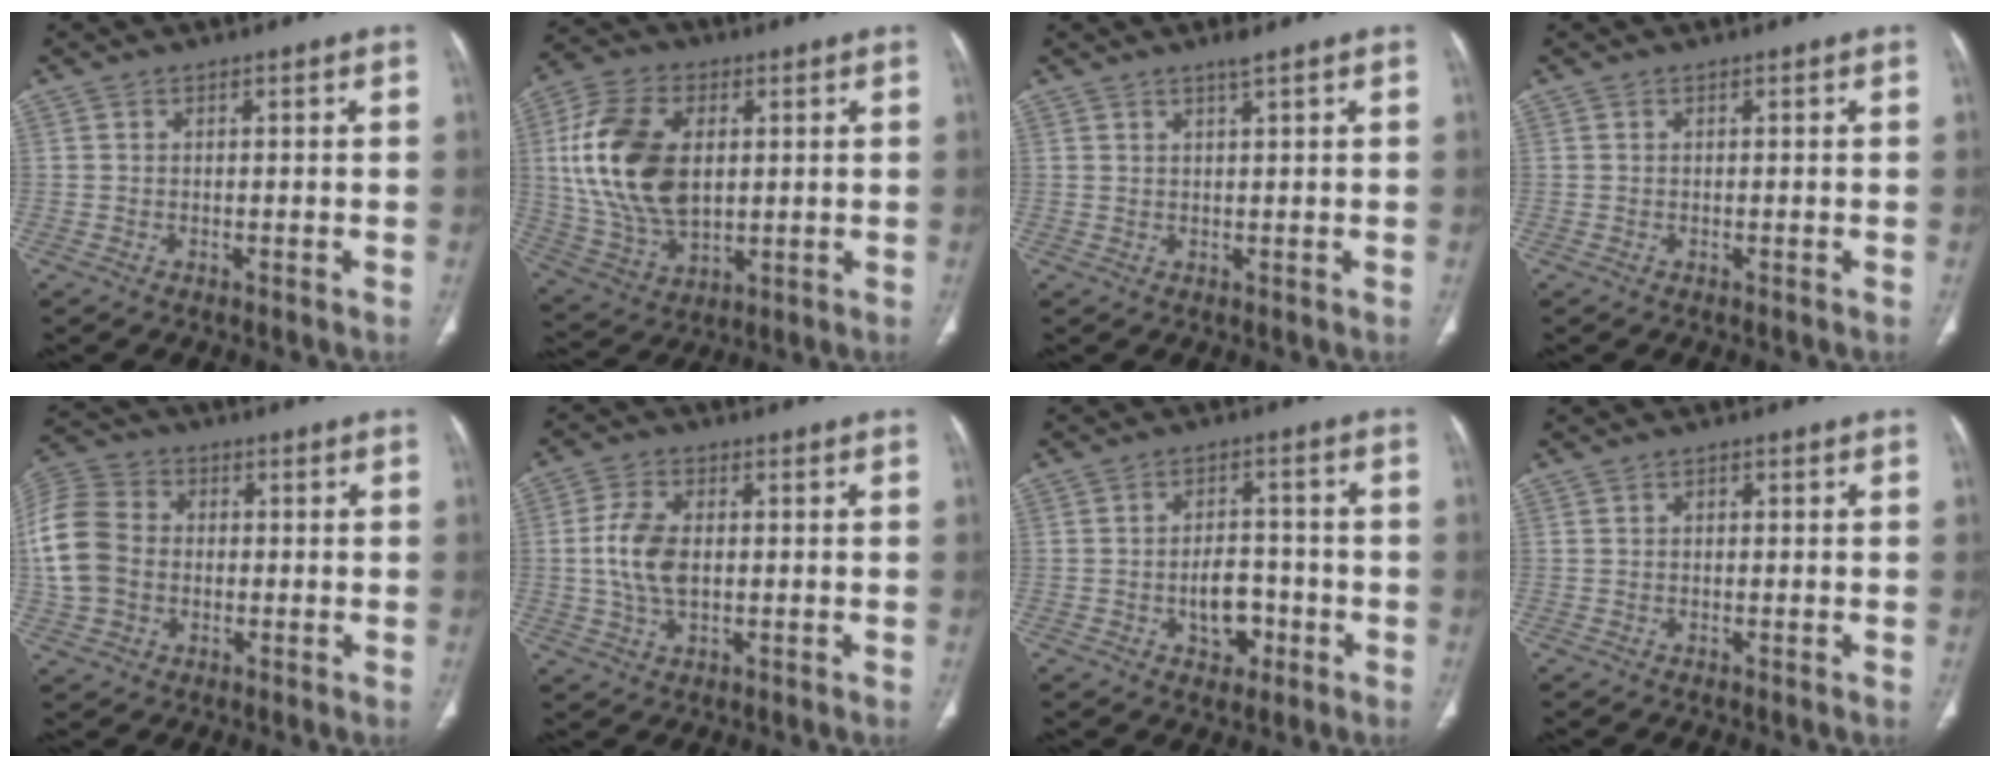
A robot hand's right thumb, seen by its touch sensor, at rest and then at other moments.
{"total": 19.0, "force": [2.9, 11.8, 14.6], "torque": [-0.275, -0.005, 0.061]}
{"total": 1.8, "force": [1.3, 0.0, 1.1], "torque": [-0.016, -0.005, 0.026]}
{"total": 0.0}
{"total": 13.1, "force": [-0.4, 10.5, 7.9], "torque": [-0.150, 0.029, -0.015]}
{"total": 8.2, "force": [0.1, 4.9, 6.6], "torque": [-0.131, 0.006, 0.001]}
{"total": 7.0, "force": [-2.3, 4.7, 4.6], "torque": [-0.039, 0.025, -0.033]}
{"total": 0.8, "force": [0.2, 0.6, 0.5], "torque": [0.002, 0.004, 0.000]}